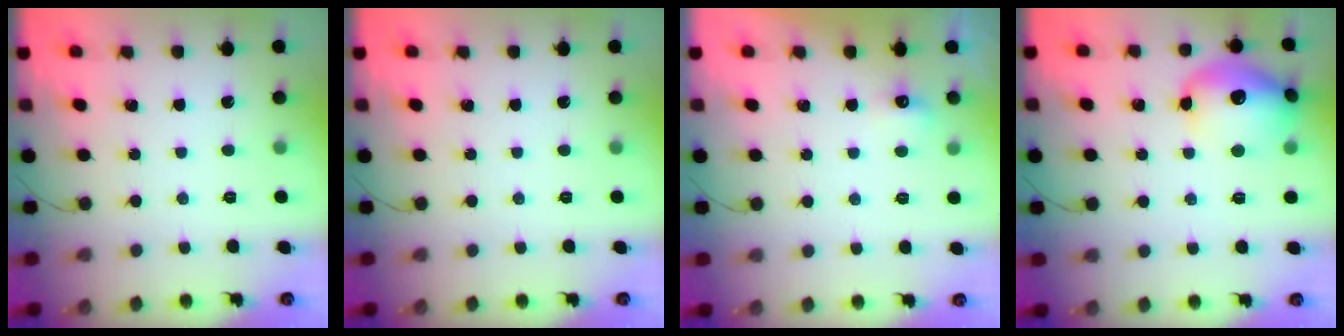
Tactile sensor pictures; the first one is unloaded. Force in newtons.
{"total": 0.0}
{"total": 3.9, "press": 3.7, "slide": 1.0}
{"total": 17.5, "press": 17.3, "slide": 2.1}